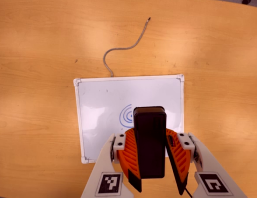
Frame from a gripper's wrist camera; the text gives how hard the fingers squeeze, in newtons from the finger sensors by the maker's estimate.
{"total": 8.6, "left": 8.9, "right": 8.4}